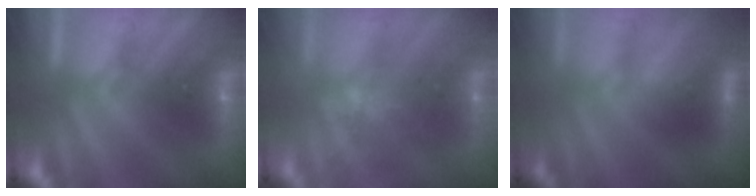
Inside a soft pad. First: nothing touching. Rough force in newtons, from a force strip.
{"total": 2.8}
{"total": 4.5}